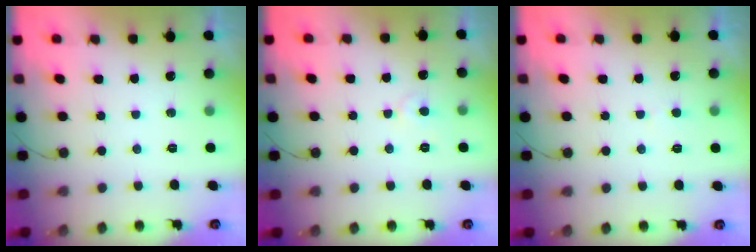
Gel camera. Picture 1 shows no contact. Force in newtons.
{"total": 3.5, "press": 3.4, "slide": 0.4}
{"total": 2.4, "press": 2.4, "slide": 0.2}